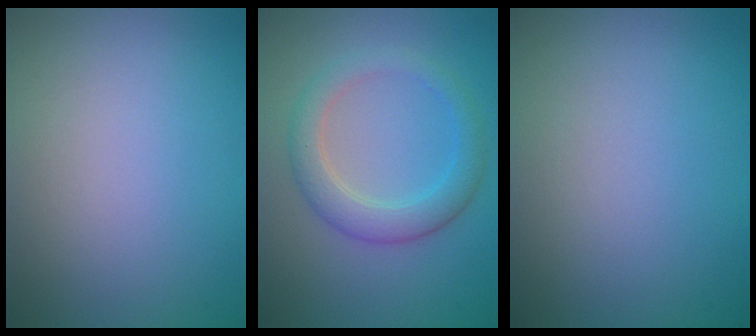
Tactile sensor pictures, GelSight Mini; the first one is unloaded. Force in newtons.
{"total": 3.5, "press": 3.5, "slide": 0.4}
{"total": 0.0}